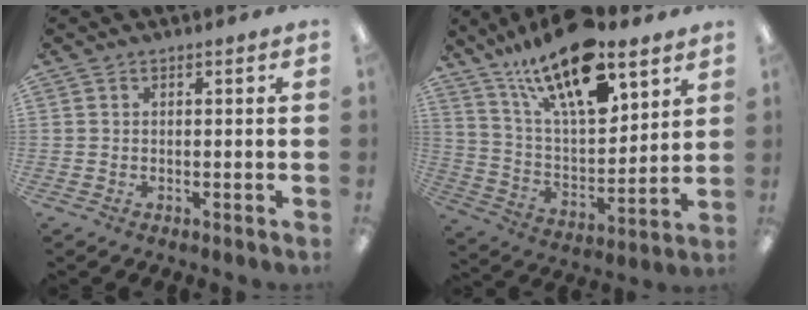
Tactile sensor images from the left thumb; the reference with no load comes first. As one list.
[{"total": 22.7, "force": [15.3, 8.3, 14.5], "torque": [-0.263, -0.083, 0.261]}]